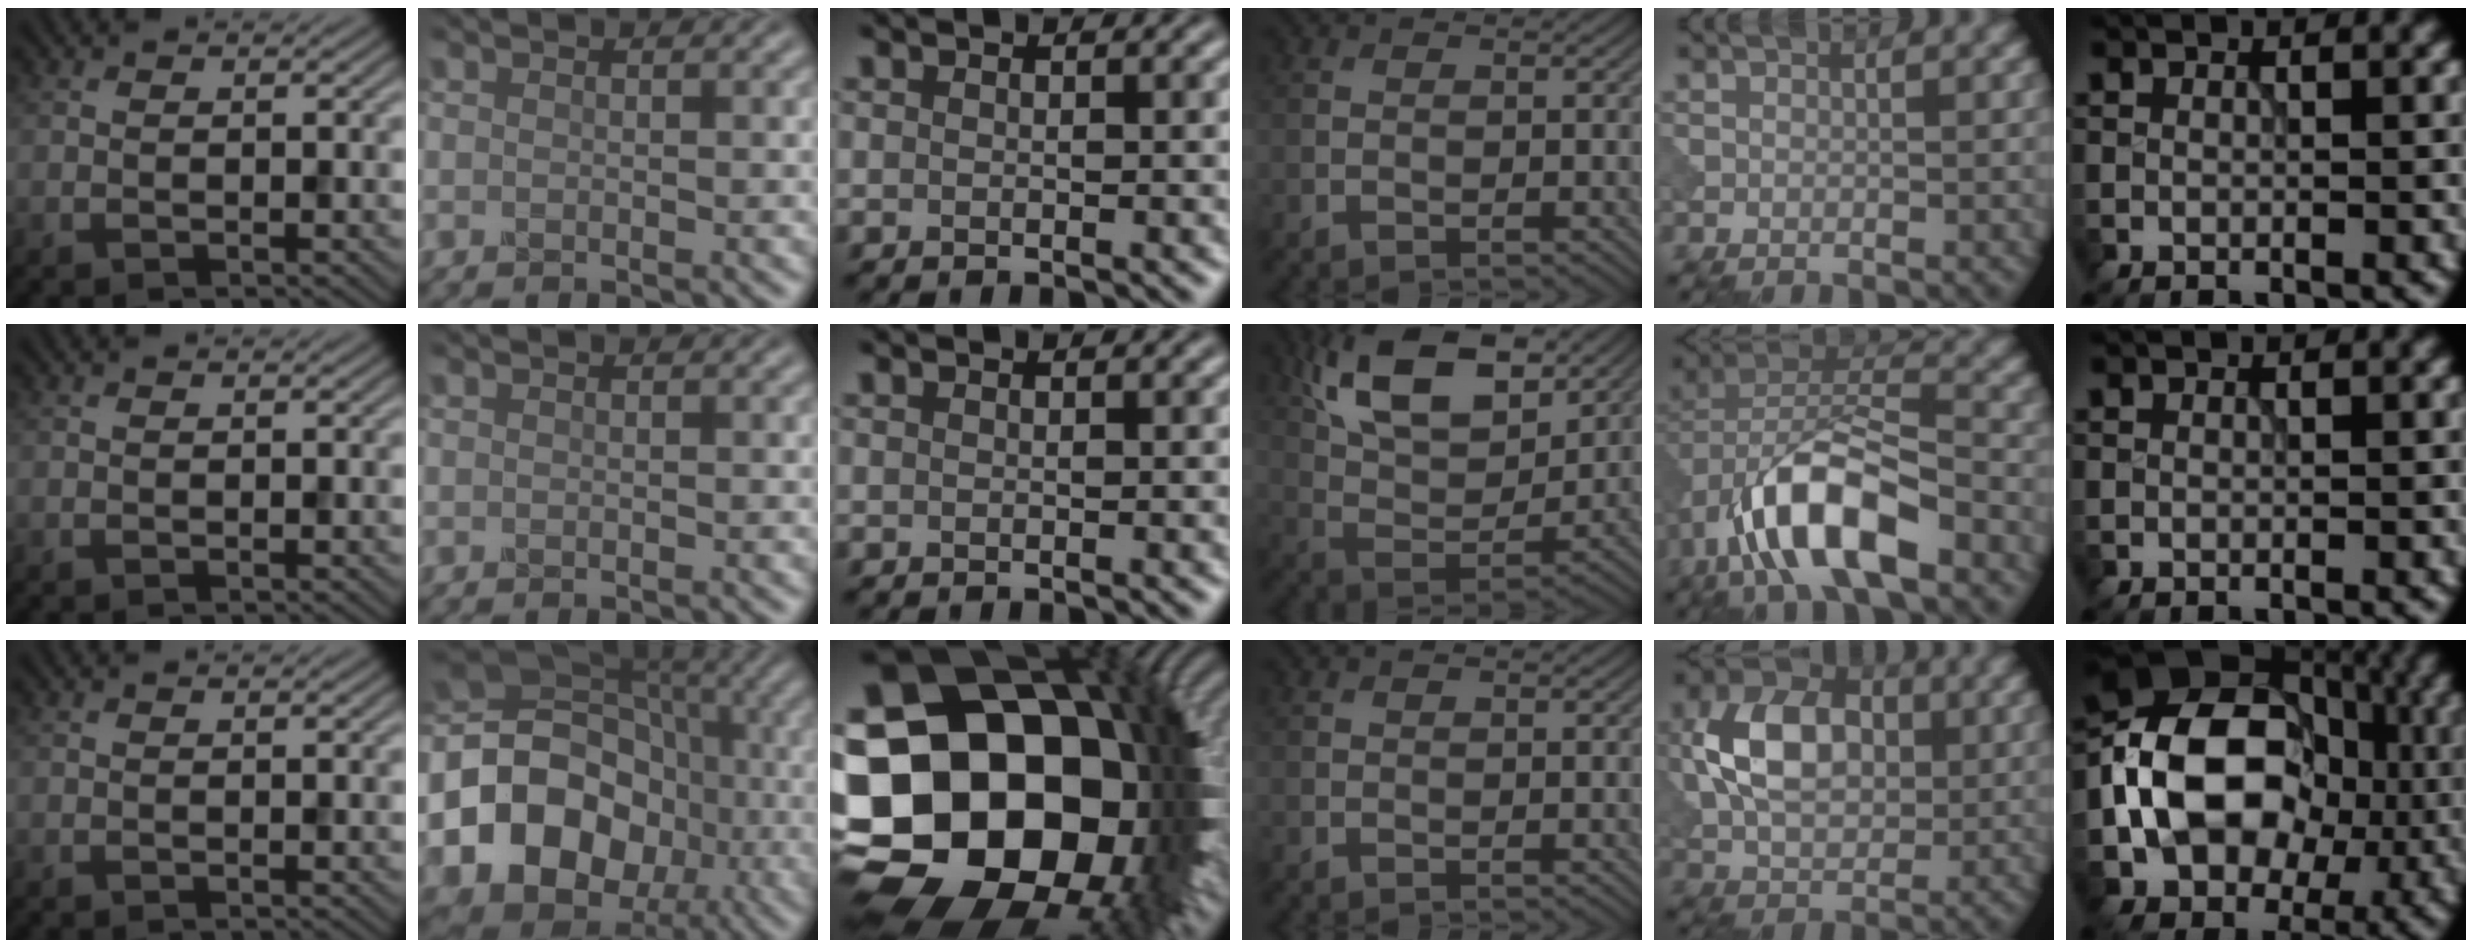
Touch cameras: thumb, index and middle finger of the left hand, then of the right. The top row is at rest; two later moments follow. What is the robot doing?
{"motion": "insert", "object": "peg toy"}